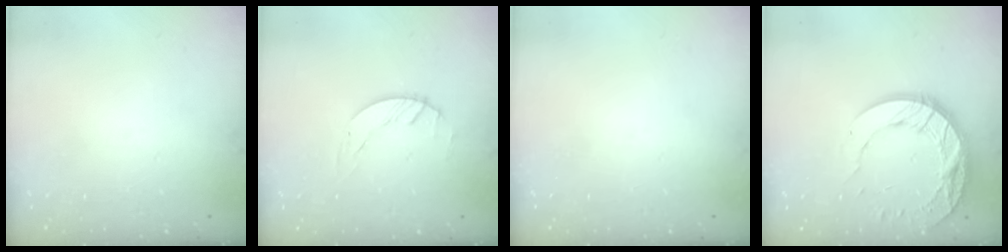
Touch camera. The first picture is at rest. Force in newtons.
{"total": 1.7, "press": 1.7, "slide": 0.1}
{"total": 0.0}
{"total": 14.8, "press": 14.7, "slide": 1.1}